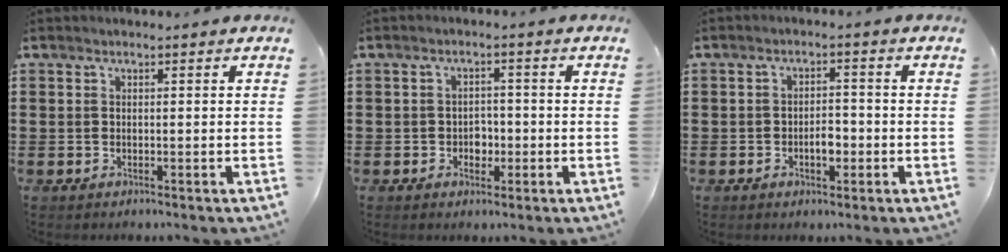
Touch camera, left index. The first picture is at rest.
{"total": 2.4, "force": [-0.7, 1.9, 1.3], "torque": [-0.030, 0.003, -0.017]}
{"total": 3.4, "force": [-0.9, 1.5, 2.9], "torque": [-0.046, 0.001, -0.018]}